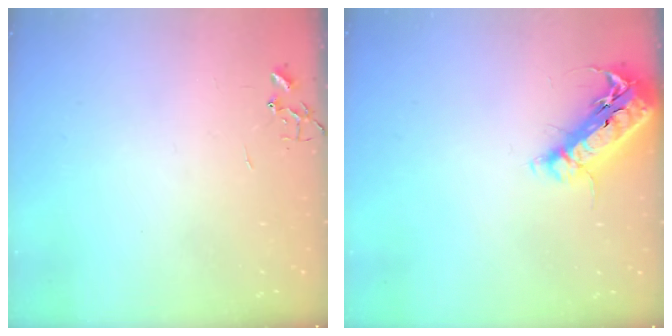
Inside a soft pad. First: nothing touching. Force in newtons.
{"total": 19.9, "press": 19.5, "slide": 3.7}